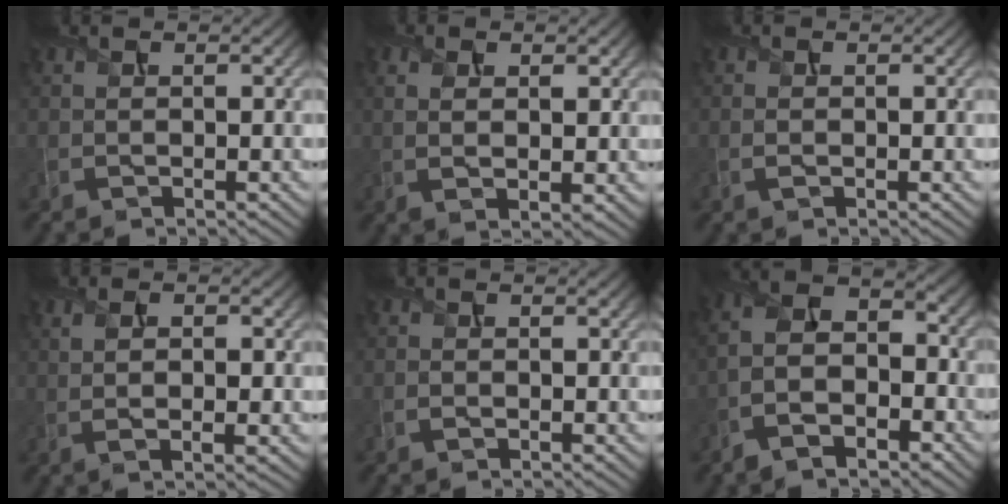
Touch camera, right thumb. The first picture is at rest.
{"total": 3.7, "force": [0.9, 1.8, 3.2], "torque": [-0.065, -0.004, 0.019]}
{"total": 1.1, "force": [-0.3, 0.6, 0.9], "torque": [-0.022, 0.000, -0.008]}
{"total": 3.6, "force": [0.3, 1.1, 3.4], "torque": [-0.066, -0.003, 0.009]}
{"total": 0.8, "force": [-0.4, 0.4, 0.5], "torque": [-0.012, 0.000, -0.009]}
{"total": 9.3, "force": [-4.6, 5.5, 5.9], "torque": [-0.137, -0.022, -0.094]}